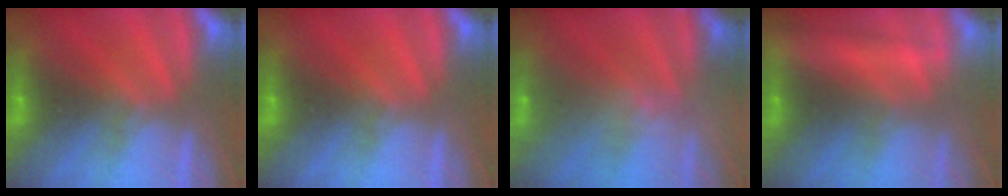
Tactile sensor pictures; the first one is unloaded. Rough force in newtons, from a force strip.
{"total": 0.0}
{"total": 2.5}
{"total": 2.3}